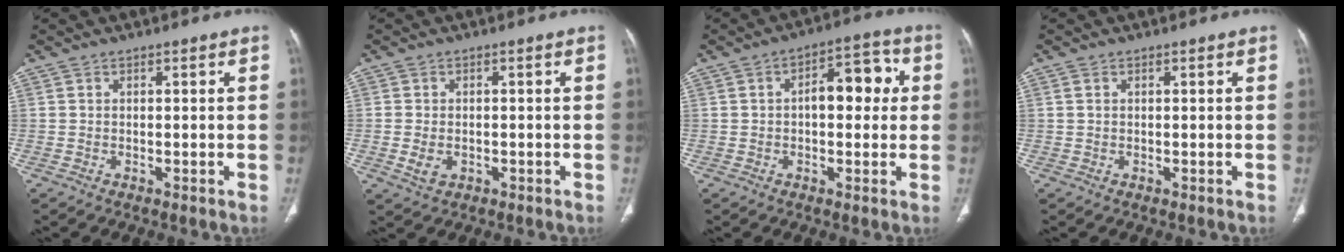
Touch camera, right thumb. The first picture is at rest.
{"total": 3.1, "force": [-0.8, 2.3, 2.0], "torque": [-0.039, 0.002, -0.005]}
{"total": 9.6, "force": [1.0, 5.1, 8.0], "torque": [-0.084, 0.027, 0.010]}
{"total": 0.7, "force": [0.3, 0.4, 0.5], "torque": [-0.015, 0.009, 0.008]}